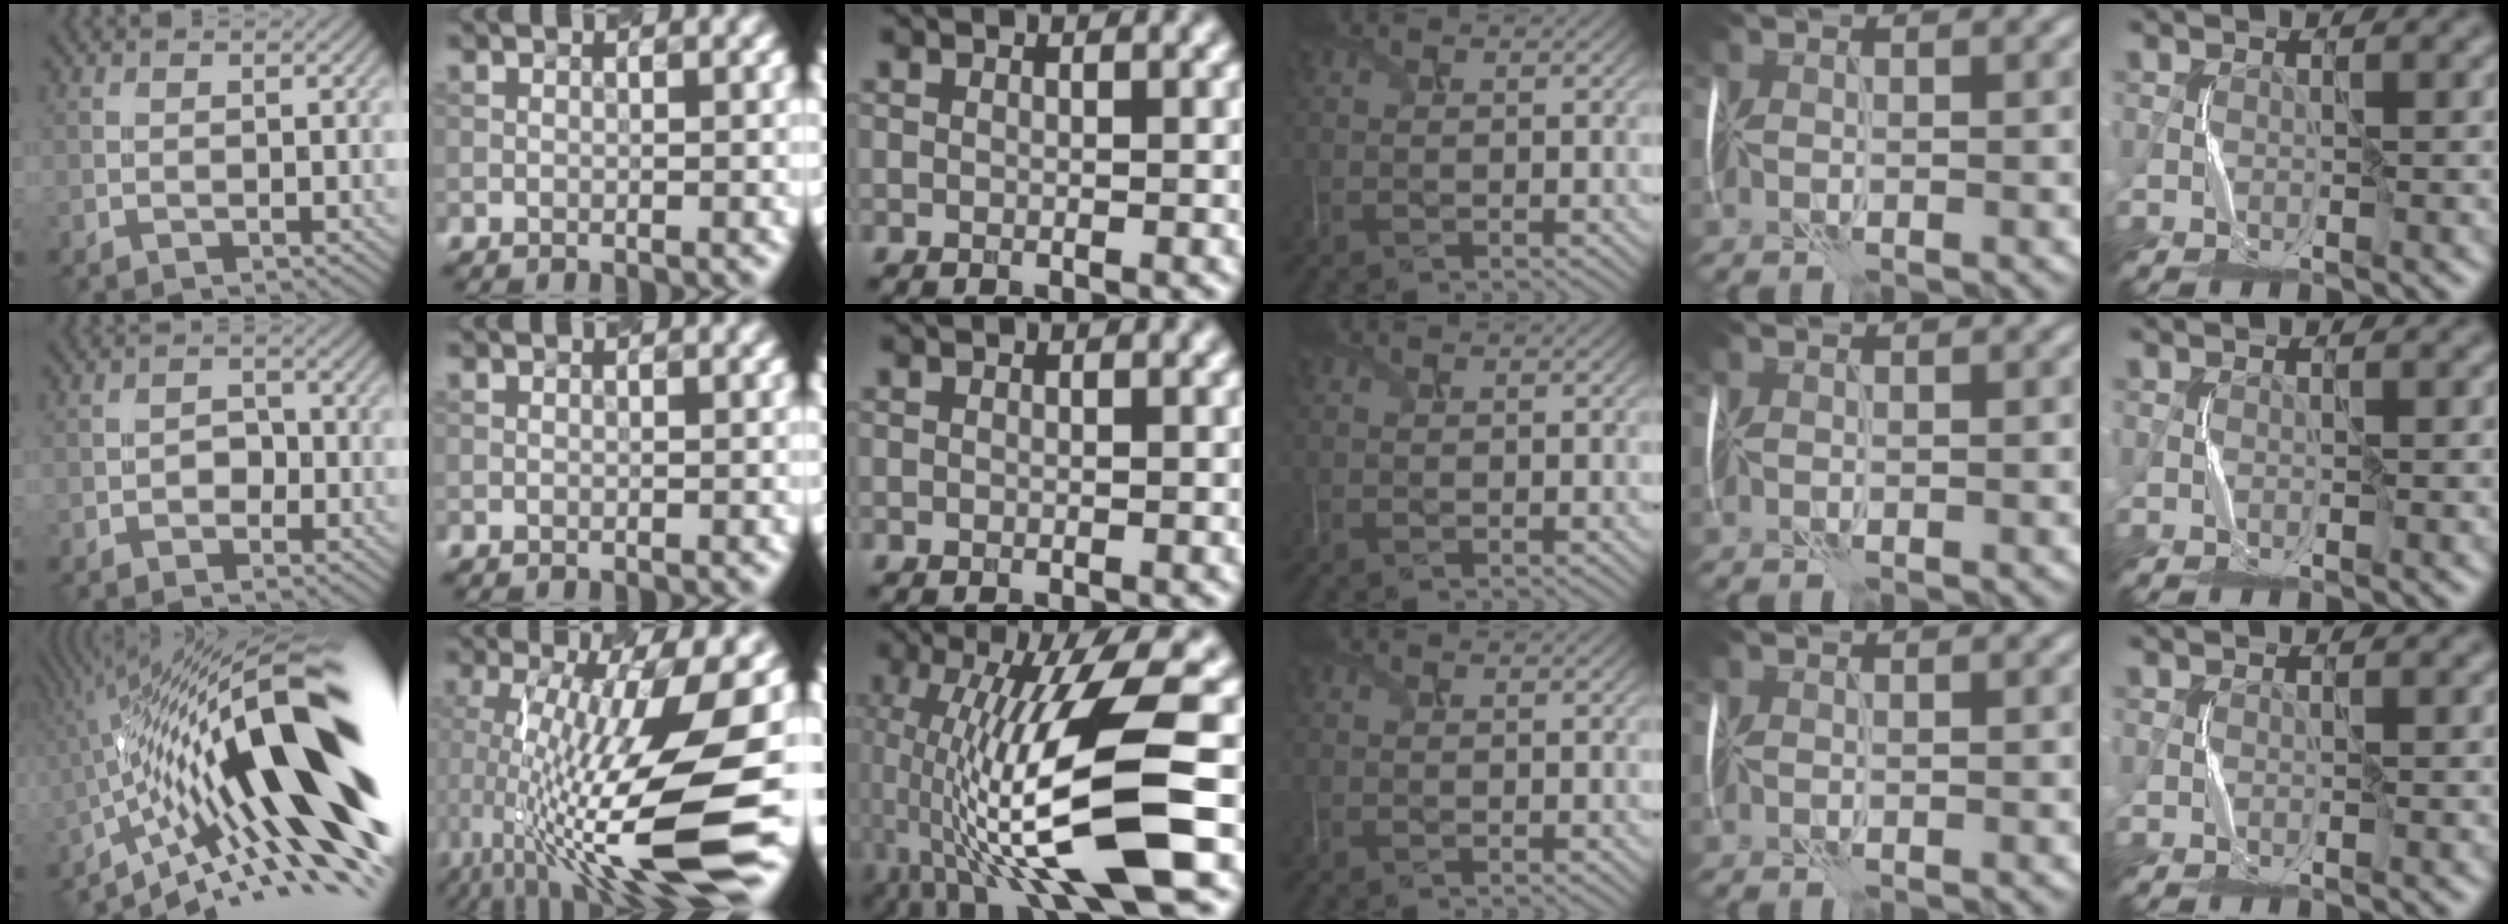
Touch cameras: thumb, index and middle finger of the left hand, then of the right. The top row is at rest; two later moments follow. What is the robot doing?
{"motion": "shake", "object": "plastic piggy bank"}